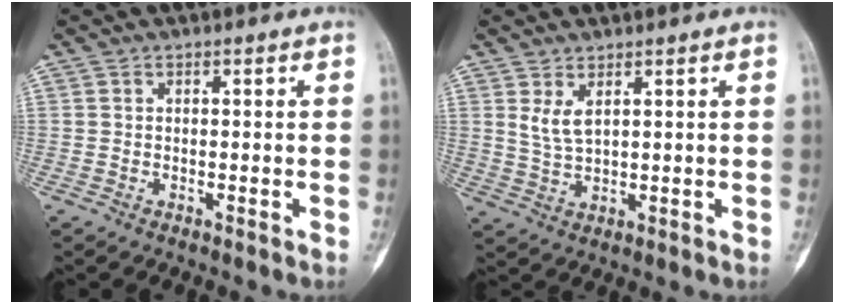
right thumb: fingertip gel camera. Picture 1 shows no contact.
{"total": 3.8, "force": [1.8, 1.4, 3.0], "torque": [-0.062, -0.014, 0.045]}